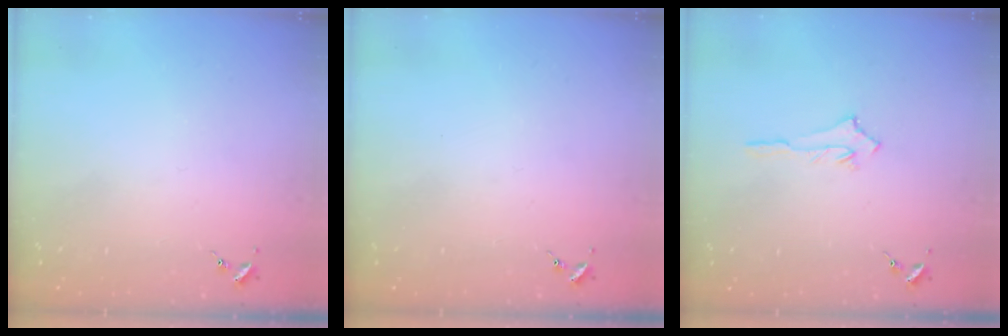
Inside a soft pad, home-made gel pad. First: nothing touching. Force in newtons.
{"total": 0.0}
{"total": 4.3, "press": 4.2, "slide": 0.5}